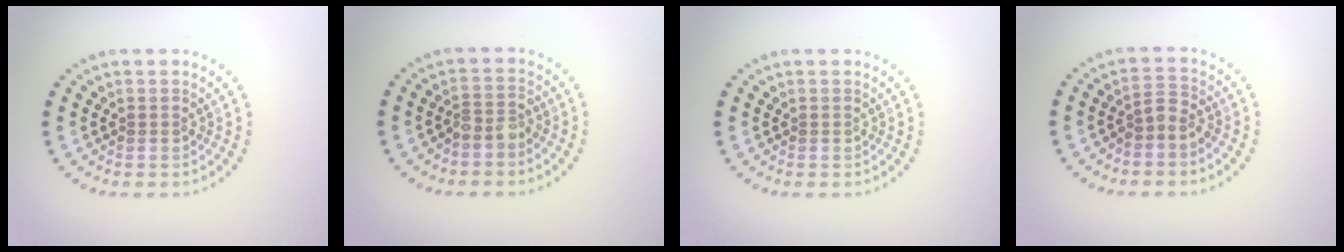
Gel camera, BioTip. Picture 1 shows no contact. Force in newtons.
{"total": 1.8, "press": 1.5, "slide": 0.9}
{"total": 0.0}
{"total": 1.8, "press": 1.4, "slide": 1.2}